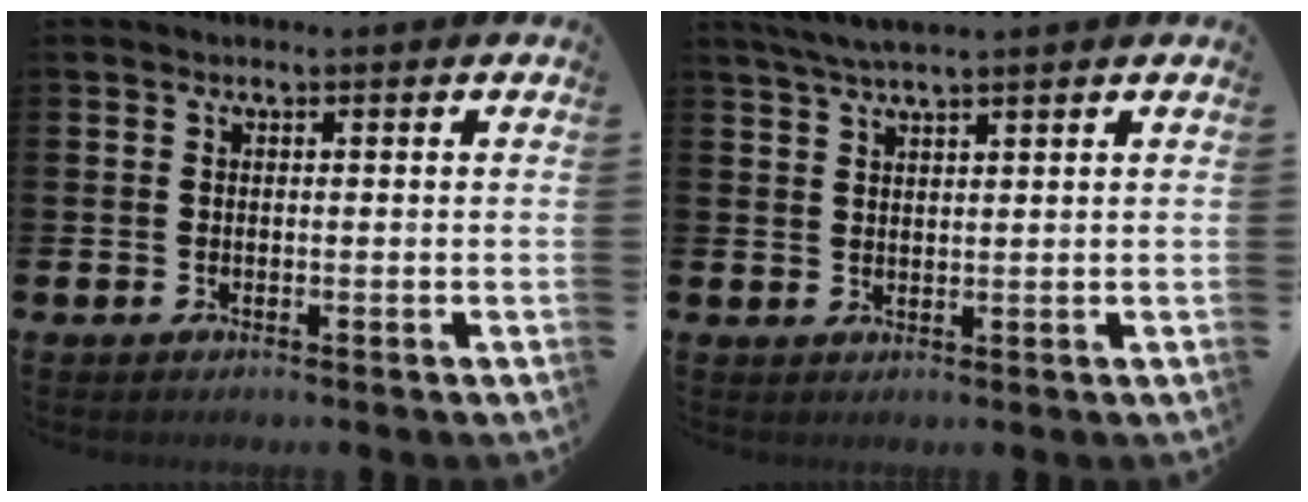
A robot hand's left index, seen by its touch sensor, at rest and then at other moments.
{"total": 3.6, "force": [3.2, 0.1, 1.7], "torque": [-0.048, 0.000, 0.060]}